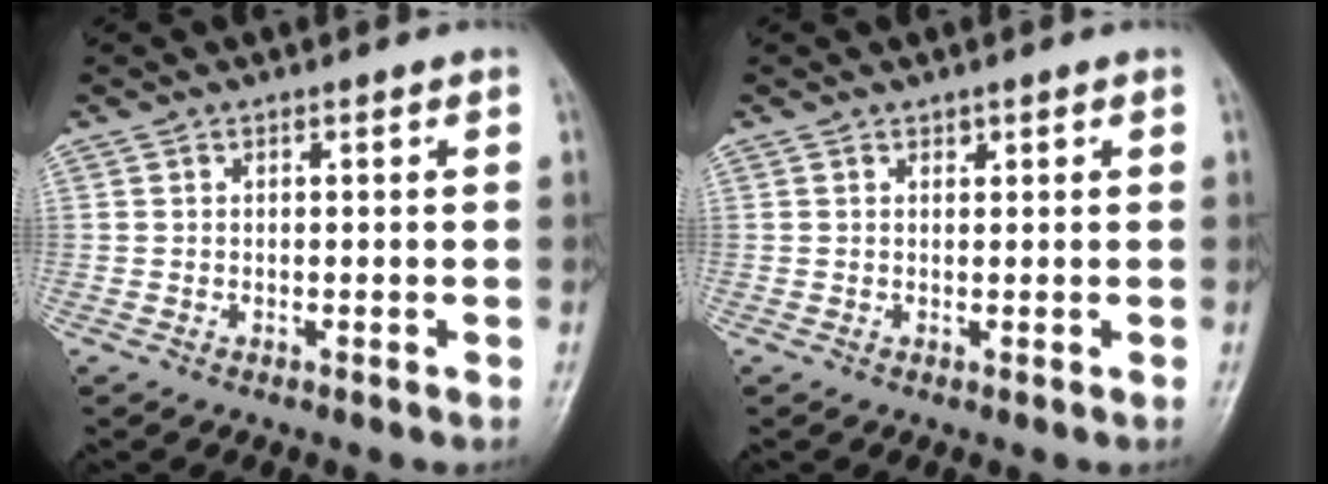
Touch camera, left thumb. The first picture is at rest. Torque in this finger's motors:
{"motor_torque": [0.86, 0.76, 0.21, 0.05, -0.02]}